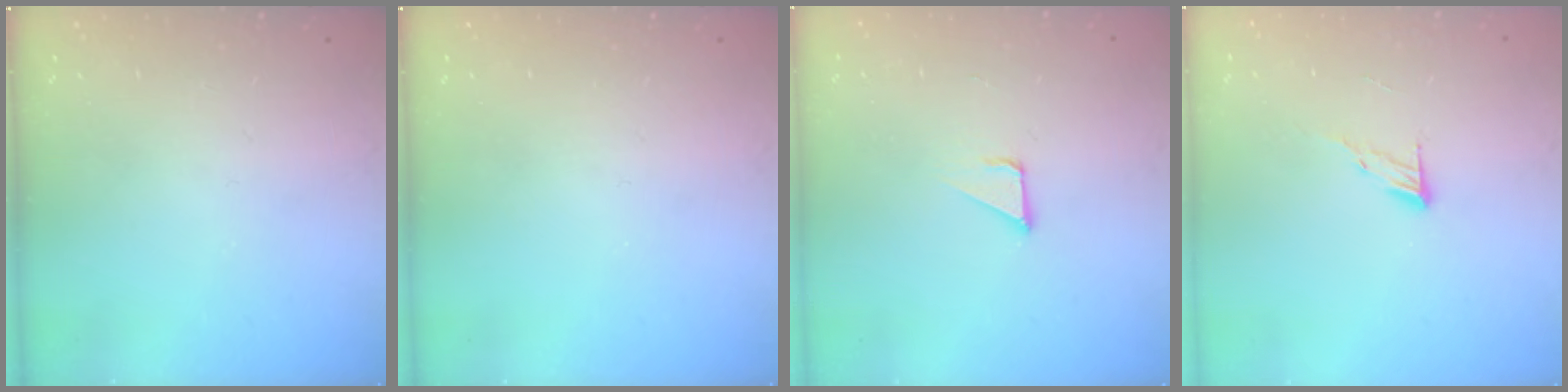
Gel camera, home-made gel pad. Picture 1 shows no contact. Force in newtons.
{"total": 0.0}
{"total": 2.1, "press": 2.1, "slide": 0.1}
{"total": 5.9, "press": 5.9, "slide": 0.6}